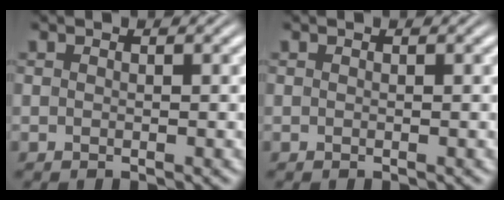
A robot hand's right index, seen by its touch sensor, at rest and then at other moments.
{"total": 0.0}